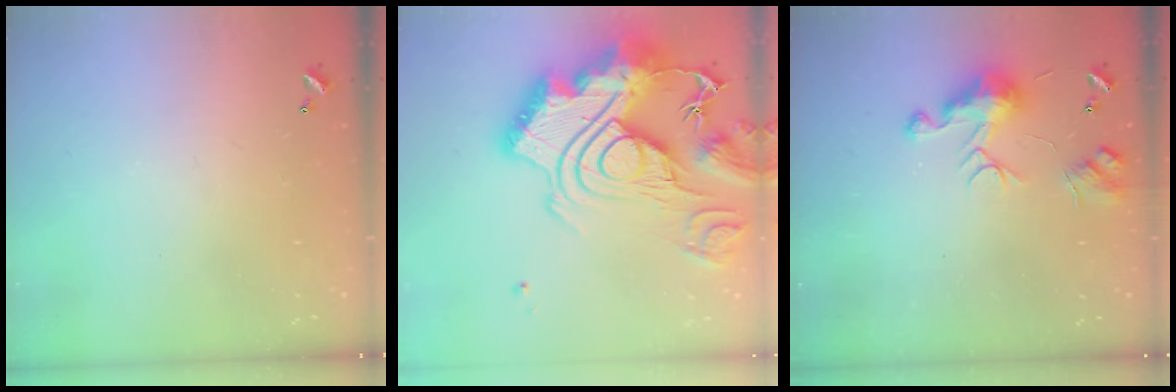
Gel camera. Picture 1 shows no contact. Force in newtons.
{"total": 0.7, "press": 0.7, "slide": 0.0}
{"total": 8.4, "press": 8.3, "slide": 0.4}